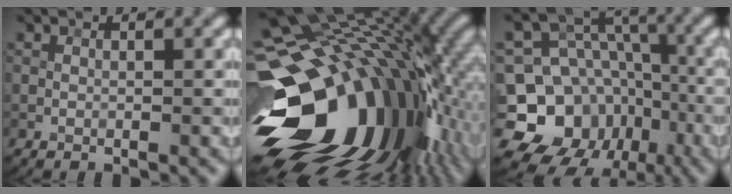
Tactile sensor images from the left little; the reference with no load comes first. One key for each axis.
{"total": 19.3, "fx": -3.6, "fy": 13.5, "fz": 13.4, "tx": -0.263, "ty": -0.018, "tz": -0.062}
{"total": 12.3, "fx": -5.2, "fy": 10.1, "fz": 4.6, "tx": -0.099, "ty": 0.018, "tz": -0.100}